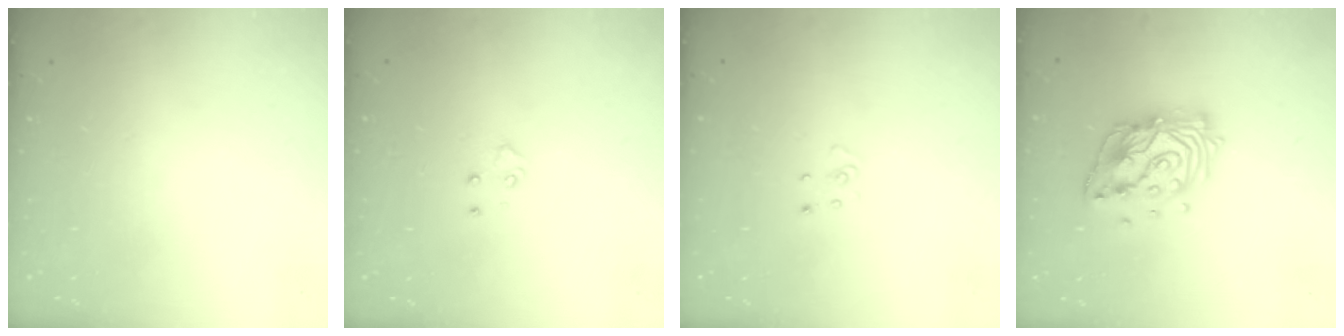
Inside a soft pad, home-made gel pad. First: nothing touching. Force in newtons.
{"total": 4.2, "press": 4.2, "slide": 0.4}
{"total": 2.5, "press": 2.5, "slide": 0.3}
{"total": 15.9, "press": 15.8, "slide": 1.8}